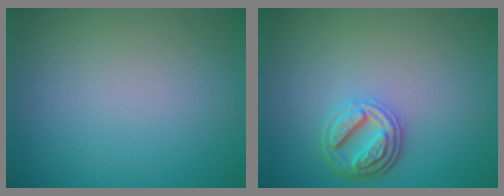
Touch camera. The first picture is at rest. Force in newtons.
{"total": 4.1, "press": 3.2, "slide": 2.5}